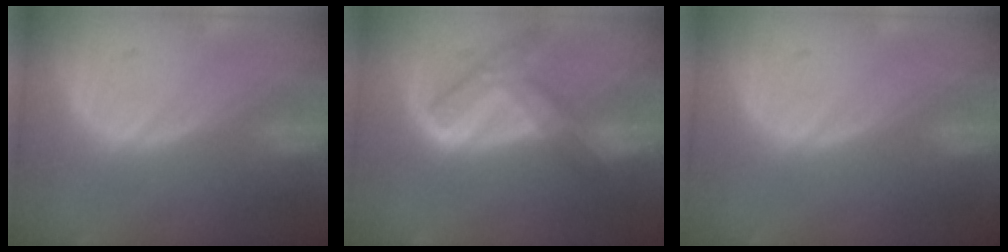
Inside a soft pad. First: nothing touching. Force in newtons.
{"total": 7.8, "press": 6.6, "slide": 4.1}
{"total": 0.0}